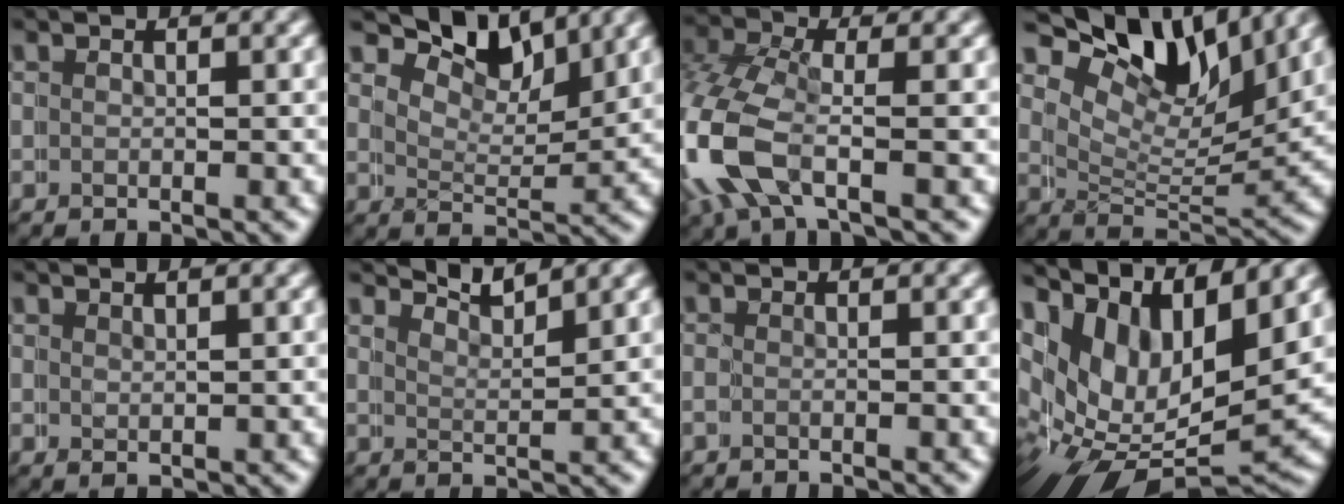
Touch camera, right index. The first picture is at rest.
{"total": 5.7, "force": [5.5, 1.1, 1.2], "torque": [-0.026, 0.000, 0.091]}
{"total": 6.3, "force": [-0.9, 4.8, 4.1], "torque": [-0.150, -0.037, -0.006]}
{"total": 8.8, "force": [6.5, 3.5, 4.8], "torque": [-0.097, 0.005, 0.102]}
{"total": 1.8, "force": [1.4, 0.1, 1.1], "torque": [-0.015, -0.003, 0.034]}
{"total": 3.9, "force": [3.8, -0.9, 0.3], "torque": [-0.010, 0.005, 0.060]}
{"total": 0.6, "force": [-0.2, -0.4, 0.4], "torque": [-0.001, 0.001, -0.004]}
{"total": 11.8, "force": [-0.6, 8.3, 8.4], "torque": [-0.192, -0.059, 0.018]}